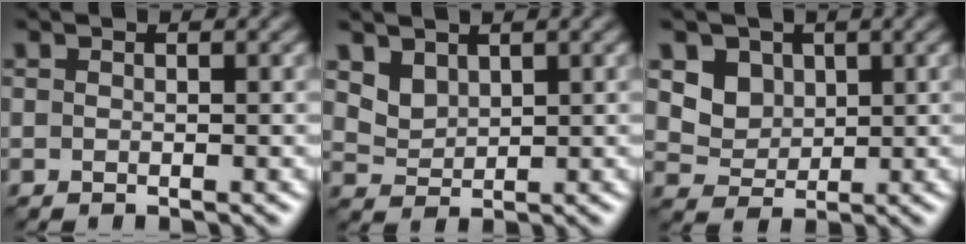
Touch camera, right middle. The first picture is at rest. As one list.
[{"total": 2.3, "force": [1.6, 1.4, 0.9], "torque": [-0.027, -0.012, 0.040]}, {"total": 4.0, "force": [1.7, 3.2, 1.6], "torque": [-0.052, -0.016, 0.049]}]